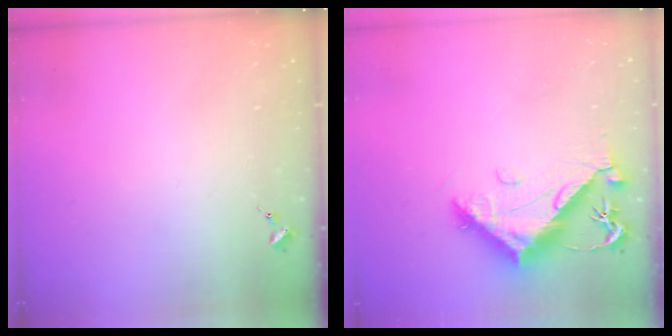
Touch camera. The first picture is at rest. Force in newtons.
{"total": 12.3, "press": 12.2, "slide": 1.5}